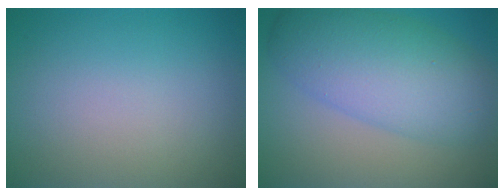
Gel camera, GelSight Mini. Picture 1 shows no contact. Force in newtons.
{"total": 8.2, "press": 8.2, "slide": 0.1}